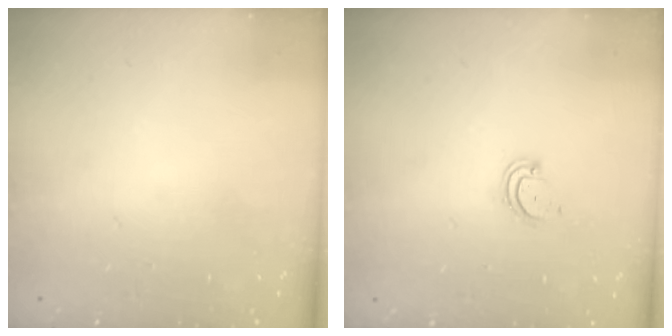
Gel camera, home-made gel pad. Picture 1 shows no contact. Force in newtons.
{"total": 3.1, "press": 3.1, "slide": 0.3}